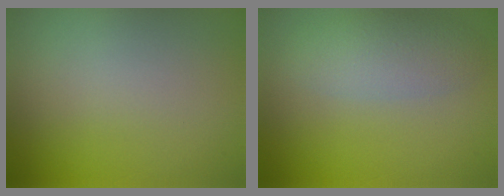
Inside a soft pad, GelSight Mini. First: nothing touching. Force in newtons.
{"total": 3.0, "press": 3.0, "slide": 0.2}